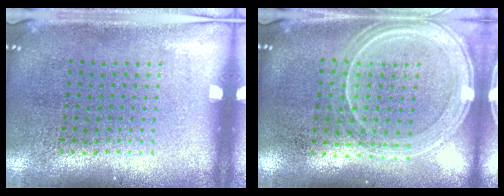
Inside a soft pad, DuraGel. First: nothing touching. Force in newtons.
{"total": 1.3, "press": 1.3, "slide": 0.2}